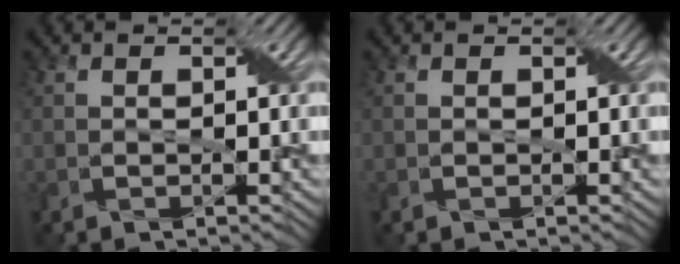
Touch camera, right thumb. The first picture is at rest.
{"total": 0.0}